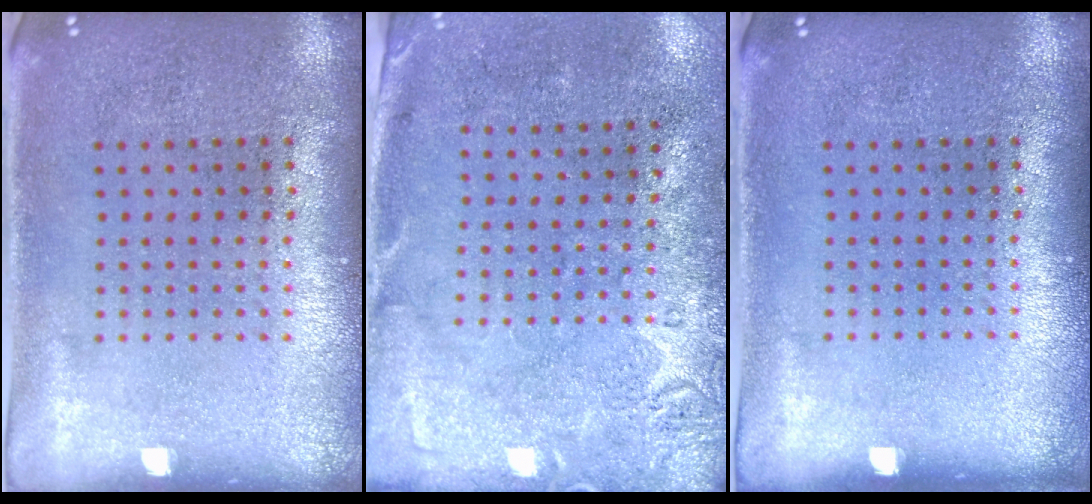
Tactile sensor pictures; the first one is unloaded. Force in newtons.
{"total": 2.8, "press": 2.1, "slide": 1.7}
{"total": 0.0}